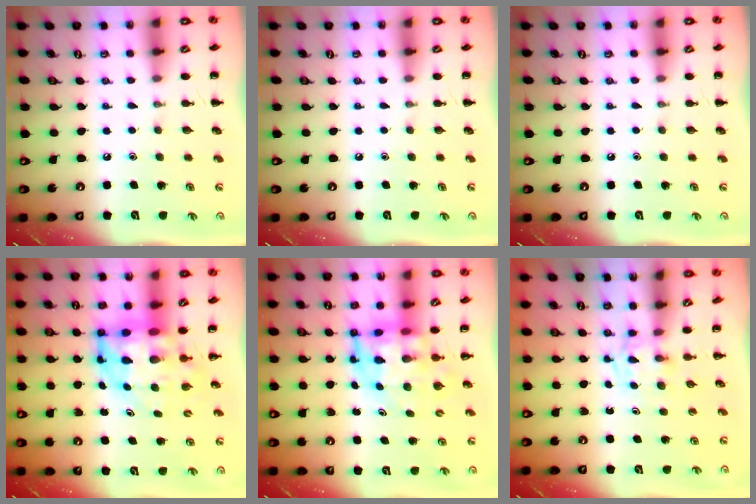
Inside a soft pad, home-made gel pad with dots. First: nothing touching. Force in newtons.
{"total": 0.0}
{"total": 0.0}
{"total": 8.2, "press": 7.9, "slide": 2.1}
{"total": 7.0, "press": 6.6, "slide": 2.3}
{"total": 1.8, "press": 1.4, "slide": 1.1}